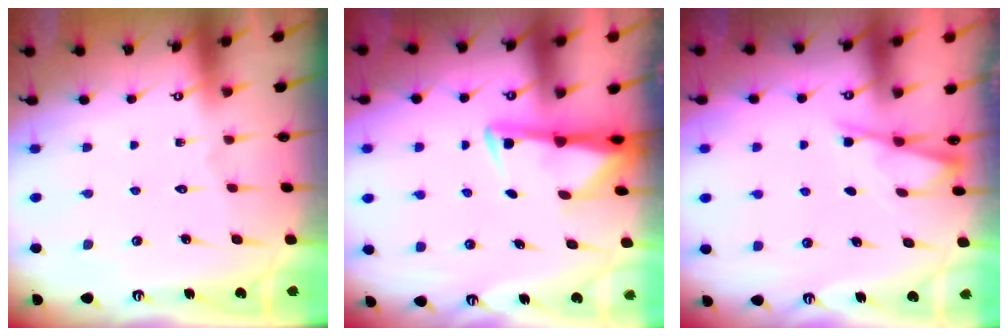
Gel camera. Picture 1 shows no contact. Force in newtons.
{"total": 3.0, "press": 2.9, "slide": 0.5}
{"total": 2.4, "press": 2.4, "slide": 0.4}